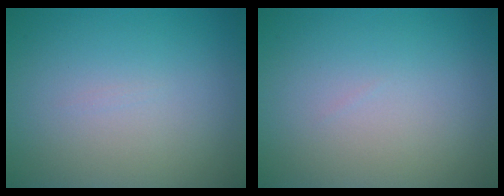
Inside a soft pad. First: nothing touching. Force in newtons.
{"total": 0.0}